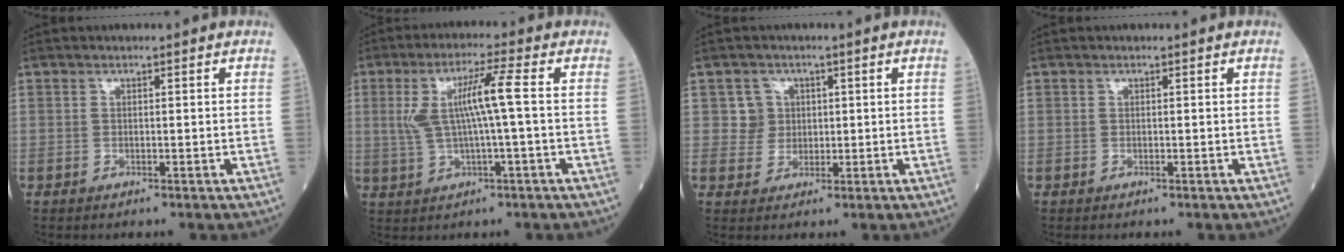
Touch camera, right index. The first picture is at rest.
{"total": 7.6, "force": [0.8, -0.1, 7.5], "torque": [-0.155, 0.012, 0.018]}
{"total": 3.0, "force": [0.5, 3.0, -0.2], "torque": [0.013, 0.008, 0.007]}
{"total": 0.0}